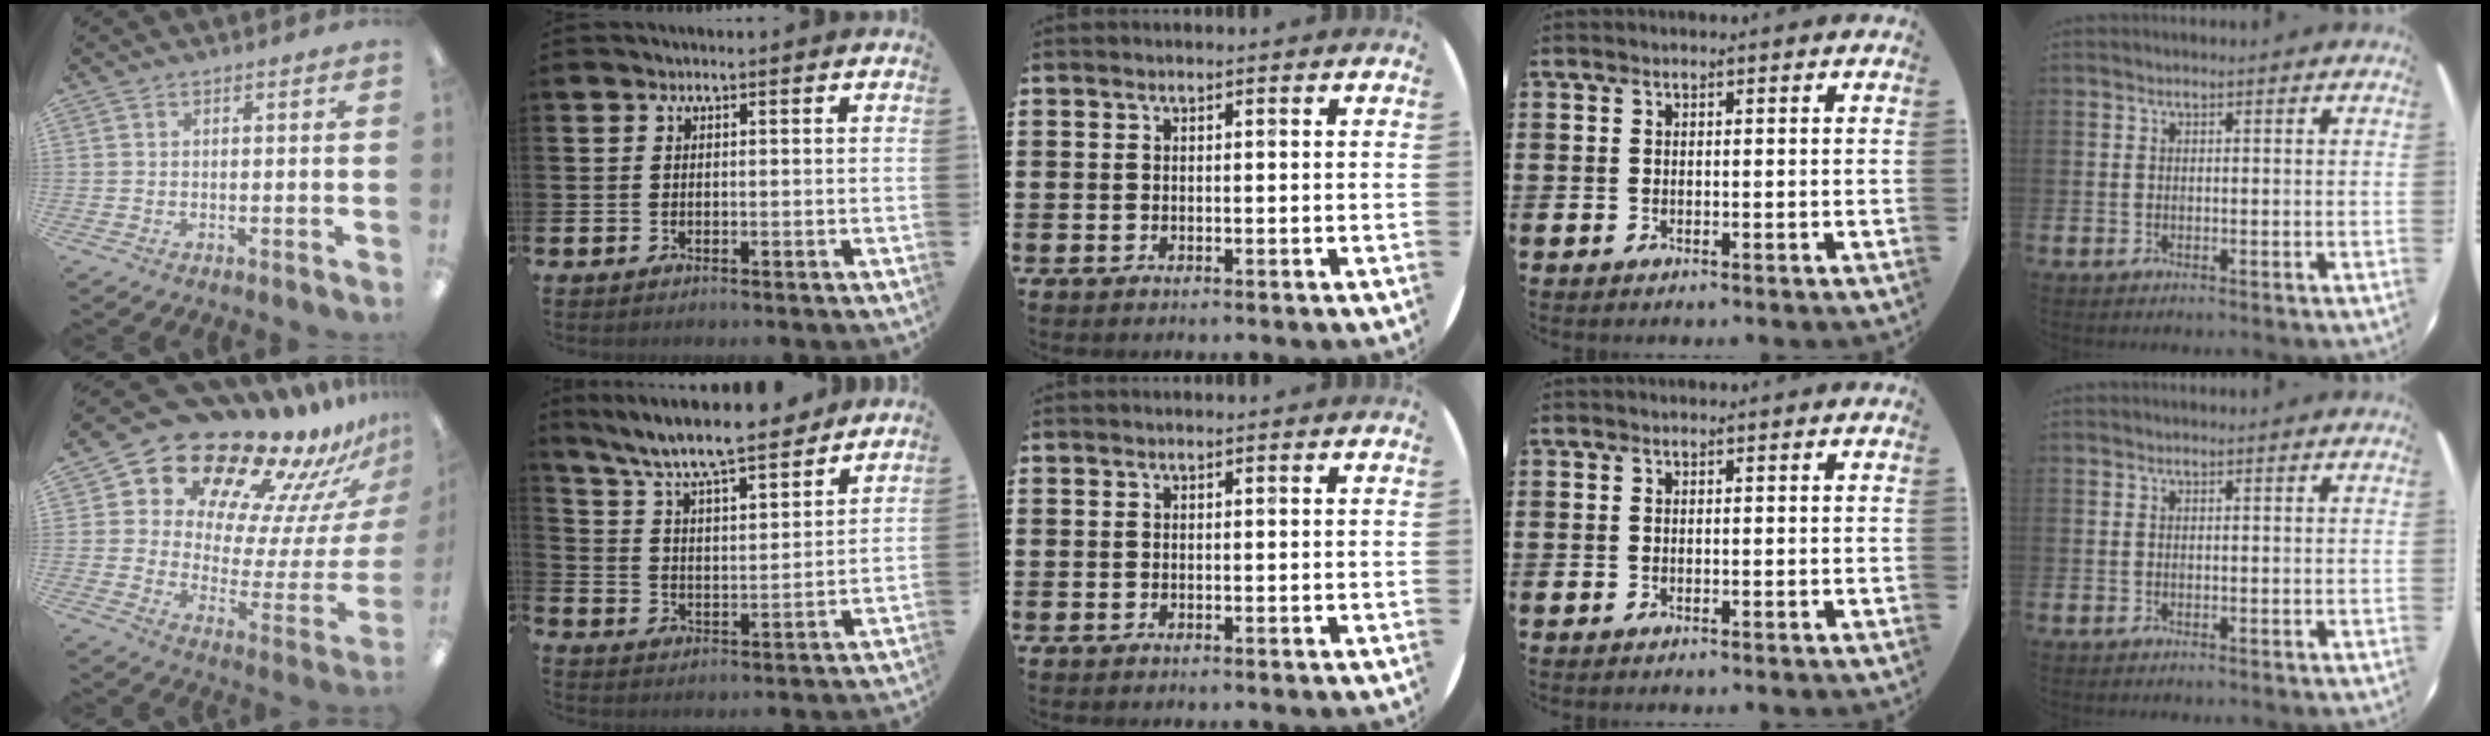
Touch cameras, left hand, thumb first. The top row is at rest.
{"thumb": {"total": 18.0, "force": [16.1, 6.0, 5.2], "torque": [-0.078, -0.150, 0.271]}, "index": {"total": 9.0, "force": [8.3, 1.2, 3.3], "torque": [-0.096, -0.059, 0.142]}}